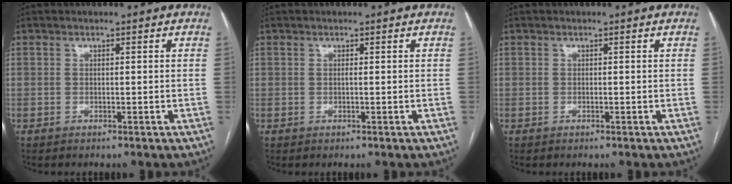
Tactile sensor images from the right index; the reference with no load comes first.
{"total": 0.0}
{"total": 0.0}